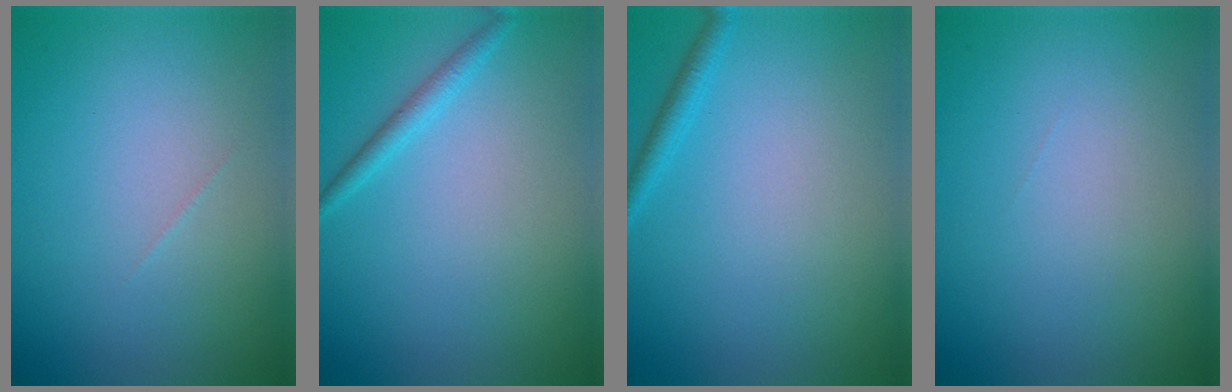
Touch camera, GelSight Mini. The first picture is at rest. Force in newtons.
{"total": 1.4, "press": 1.4, "slide": 0.1}
{"total": 1.3, "press": 1.3, "slide": 0.1}
{"total": 0.0}